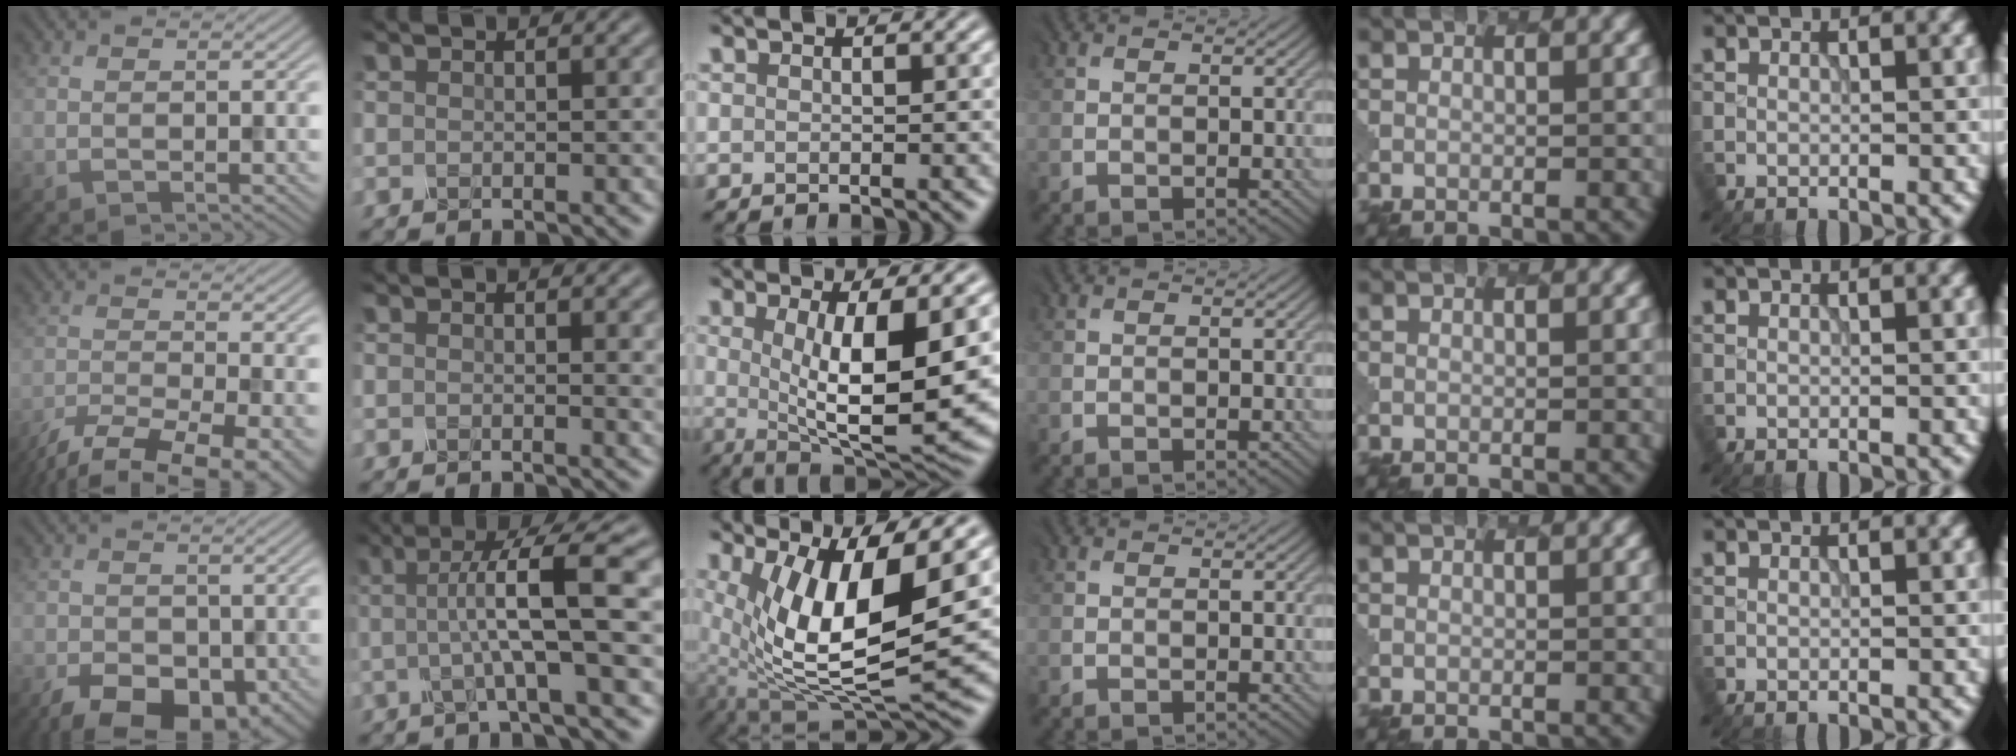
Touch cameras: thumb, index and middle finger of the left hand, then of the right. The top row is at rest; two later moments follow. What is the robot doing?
{"motion": "dispense", "object": "oil cruet"}